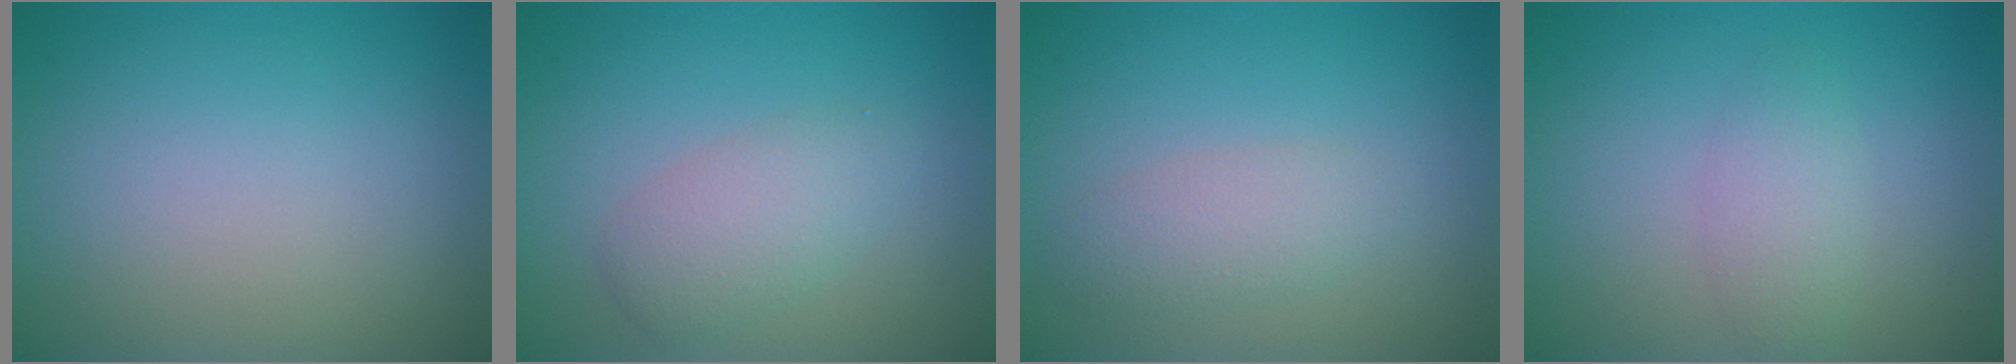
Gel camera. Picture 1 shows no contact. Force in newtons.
{"total": 2.9, "press": 2.9, "slide": 0.1}
{"total": 2.3, "press": 2.3, "slide": 0.1}
{"total": 1.9, "press": 1.9, "slide": 0.0}